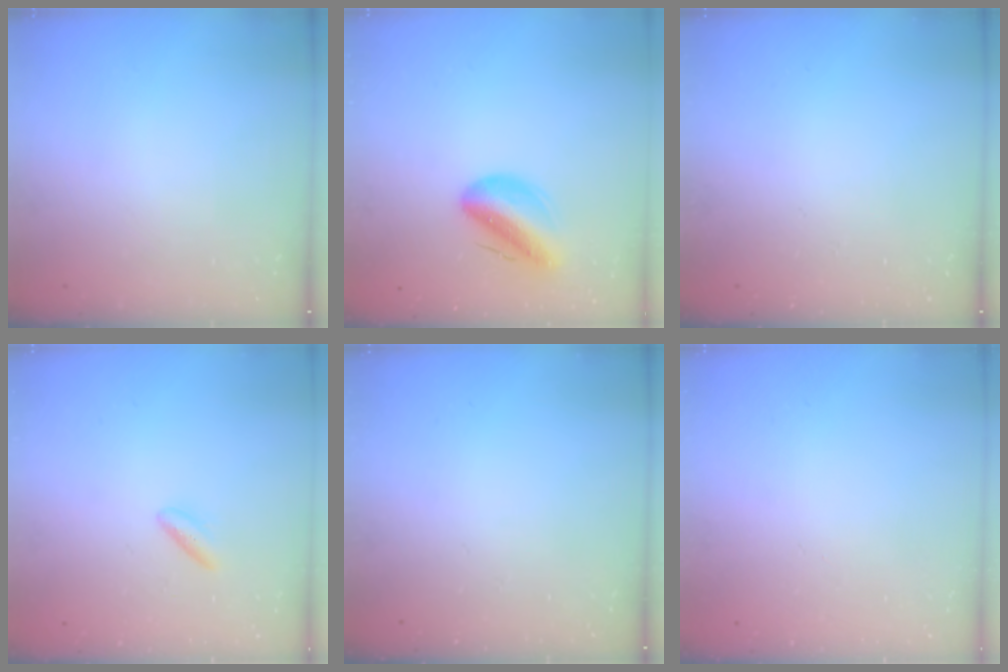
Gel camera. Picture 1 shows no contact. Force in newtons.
{"total": 12.3, "press": 11.8, "slide": 3.5}
{"total": 0.0}
{"total": 2.9, "press": 2.6, "slide": 1.4}
{"total": 0.0}
{"total": 2.0, "press": 2.0, "slide": 0.1}